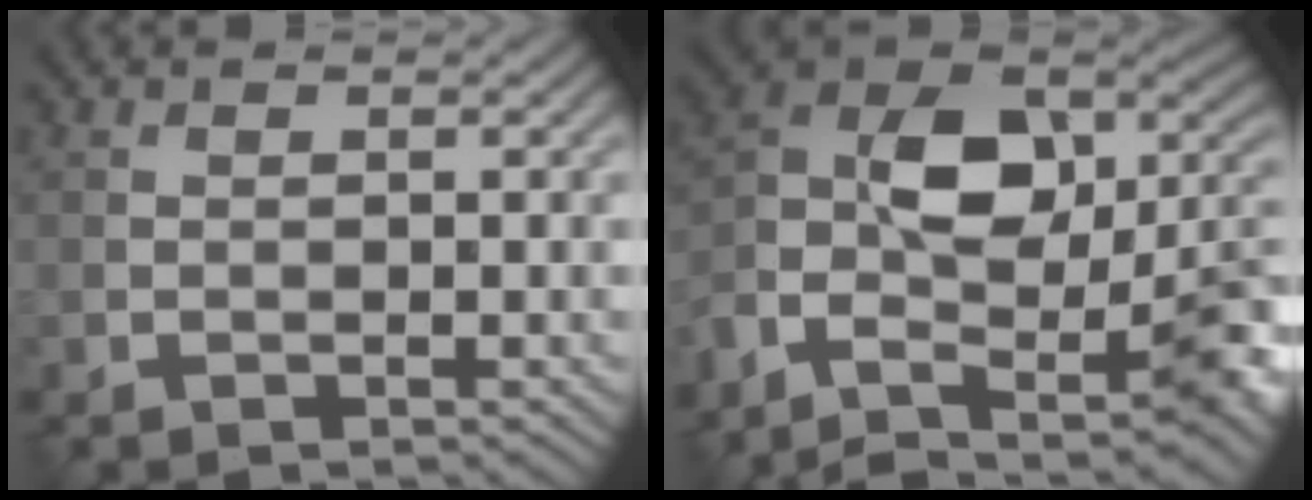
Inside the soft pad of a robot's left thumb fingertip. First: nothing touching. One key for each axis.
{"total": 15.1, "fx": -4.6, "fy": 8.4, "fz": 11.7, "tx": -0.224, "ty": -0.001, "tz": -0.083}